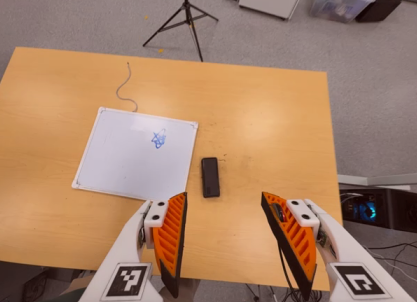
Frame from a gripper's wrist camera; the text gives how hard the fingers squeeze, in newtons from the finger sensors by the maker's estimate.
{"total": 0.0}